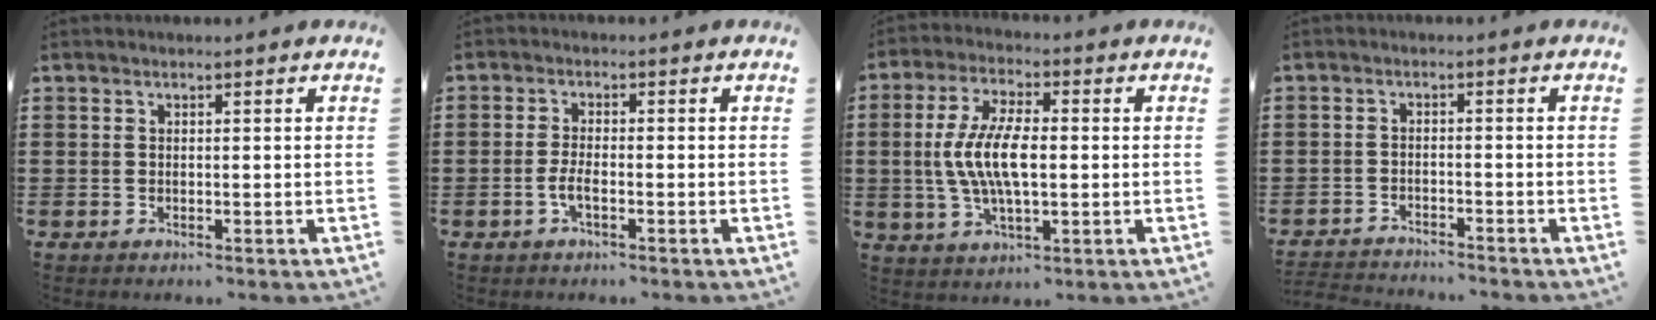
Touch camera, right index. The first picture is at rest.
{"total": 2.4, "force": [-1.1, 0.5, 2.1], "torque": [-0.044, 0.000, -0.023]}
{"total": 9.2, "force": [-0.2, 3.4, 8.5], "torque": [-0.195, -0.007, -0.014]}
{"total": 2.3, "force": [-2.3, 0.0, -0.1], "torque": [-0.004, 0.001, -0.051]}